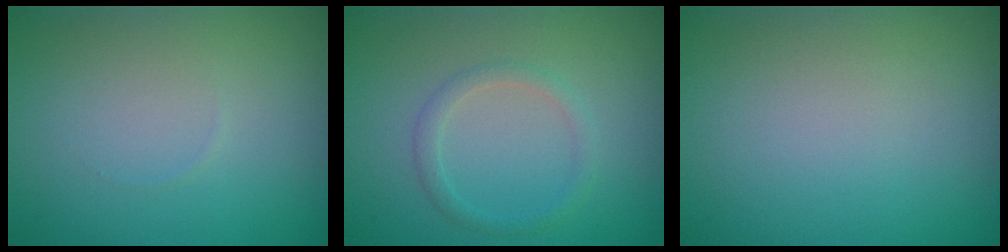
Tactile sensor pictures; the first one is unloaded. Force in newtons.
{"total": 1.5, "press": 1.5, "slide": 0.1}
{"total": 0.0}